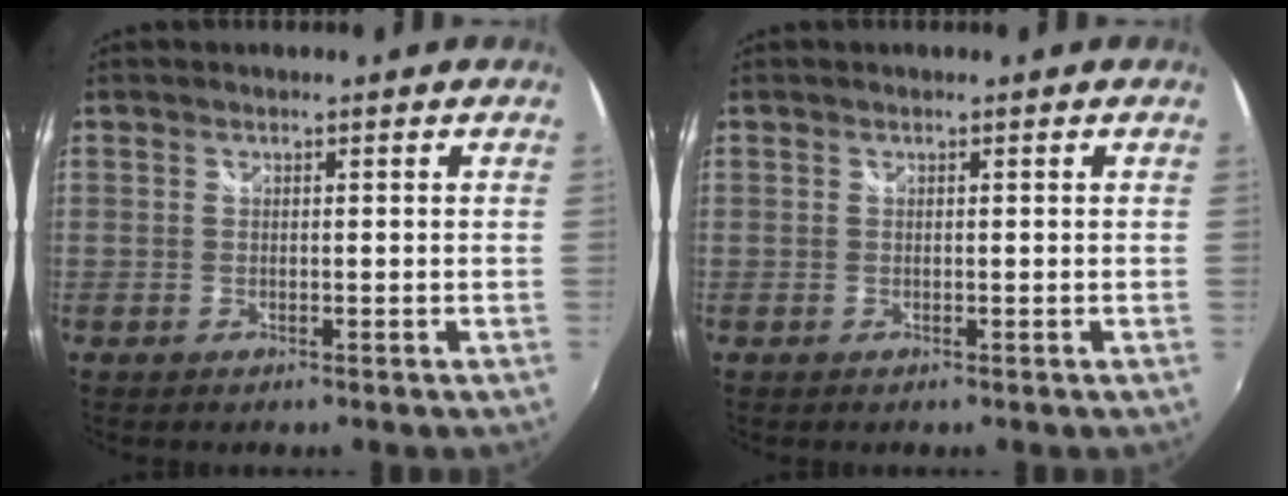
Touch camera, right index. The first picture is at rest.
{"total": 0.0}